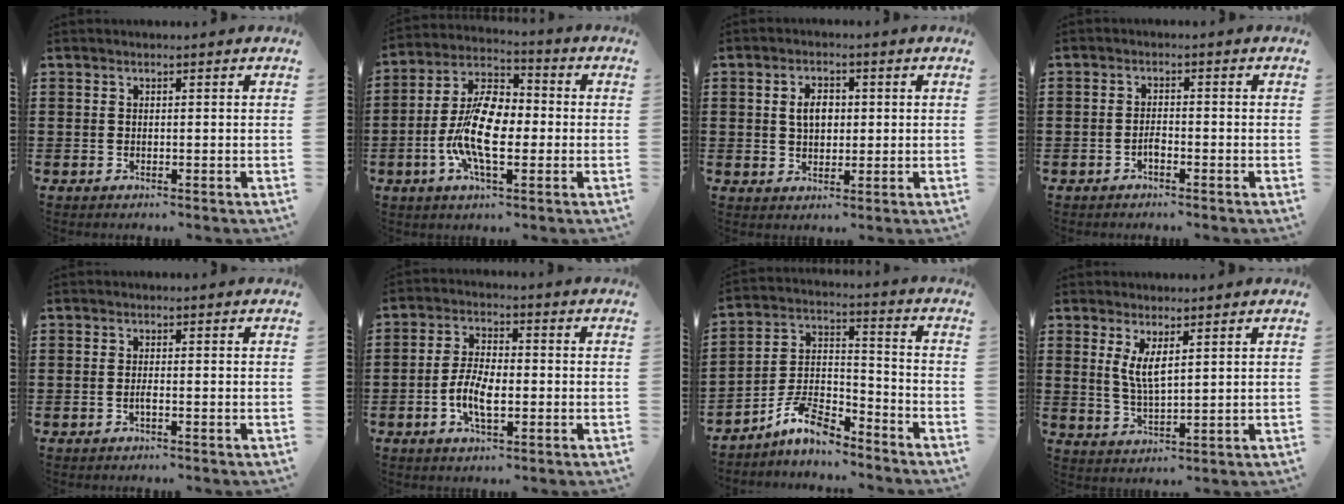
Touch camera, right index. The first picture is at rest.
{"total": 10.8, "force": [-2.2, 5.2, 9.2], "torque": [-0.206, -0.001, -0.046]}
{"total": 3.7, "force": [0.4, 2.4, 2.8], "torque": [-0.052, 0.009, 0.003]}
{"total": 1.6, "force": [-1.0, 0.7, 1.0], "torque": [-0.023, 0.000, -0.019]}
{"total": 1.1, "force": [-0.5, 0.1, 0.9], "torque": [-0.019, -0.004, -0.008]}
{"total": 6.6, "force": [-1.8, 2.8, 5.7], "torque": [-0.130, -0.003, -0.041]}
{"total": 8.7, "force": [-7.2, 2.6, 4.1], "torque": [-0.088, 0.015, -0.140]}
{"total": 4.1, "force": [1.7, 1.4, 3.5], "torque": [-0.074, 0.002, 0.030]}